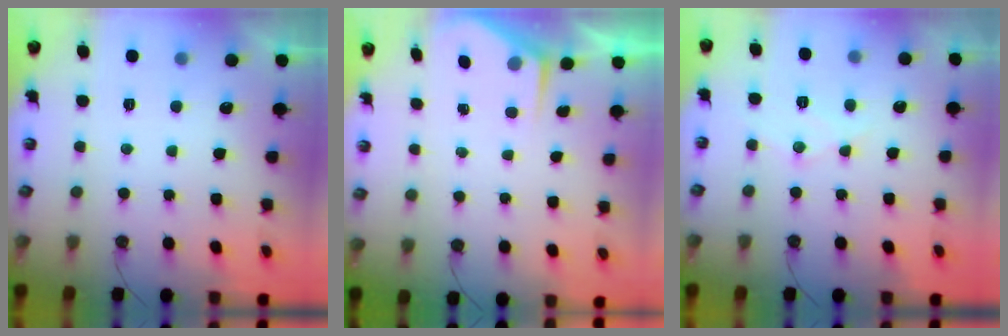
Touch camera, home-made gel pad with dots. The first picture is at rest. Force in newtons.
{"total": 2.8, "press": 2.8, "slide": 0.4}
{"total": 7.8, "press": 7.8, "slide": 0.5}